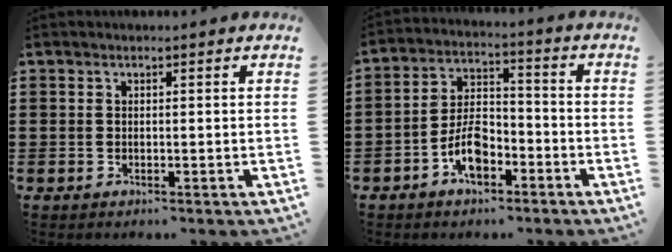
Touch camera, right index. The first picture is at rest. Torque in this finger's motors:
{"motor_torque": [2.14, 0.00, 0.76, 0.10]}